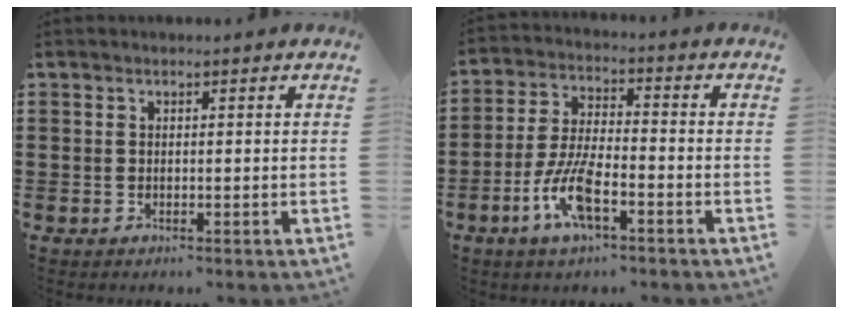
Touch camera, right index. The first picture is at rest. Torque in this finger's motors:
{"motor_torque": [2.14, 0.00, 0.83, 0.21]}